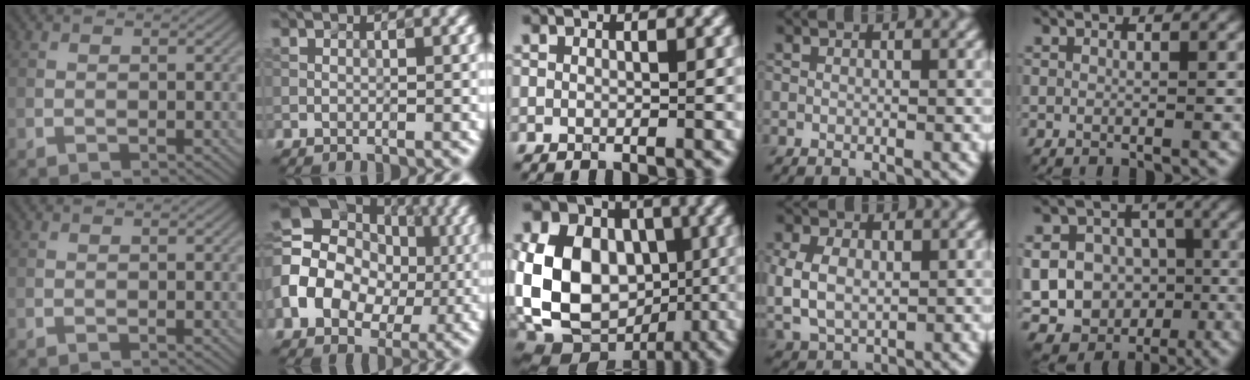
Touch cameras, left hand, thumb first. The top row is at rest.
{"index": {"total": 13.1, "force": [0.3, 10.6, 7.7], "torque": [-0.159, 0.005, -0.010]}, "middle": {"total": 14.8, "force": [-1.3, 11.6, 9.2], "torque": [-0.200, -0.002, -0.029]}, "ring": {"total": 5.2, "force": [0.1, 3.7, 3.6], "torque": [-0.083, -0.003, 0.007]}, "little": {"total": 19.5, "force": [-4.2, 18.0, 6.1], "torque": [-0.146, -0.013, -0.086]}}